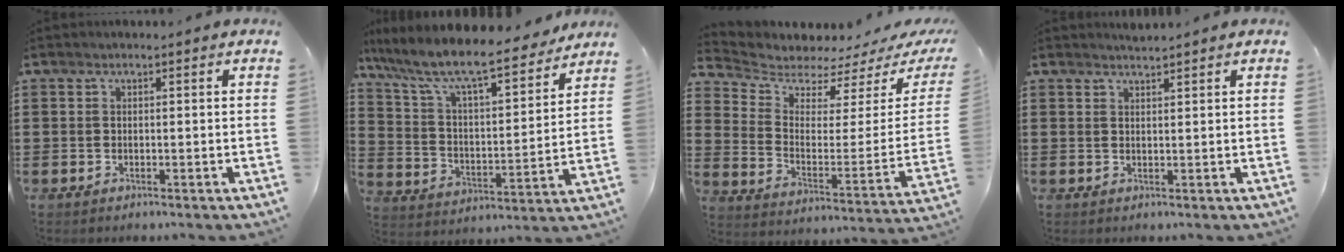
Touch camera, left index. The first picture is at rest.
{"total": 9.7, "force": [8.4, 1.0, 4.6], "torque": [-0.127, -0.059, 0.140]}
{"total": 3.9, "force": [3.7, 1.2, 0.4], "torque": [-0.040, -0.042, 0.061]}
{"total": 1.3, "force": [1.3, -0.2, 0.1], "torque": [-0.003, 0.001, 0.026]}